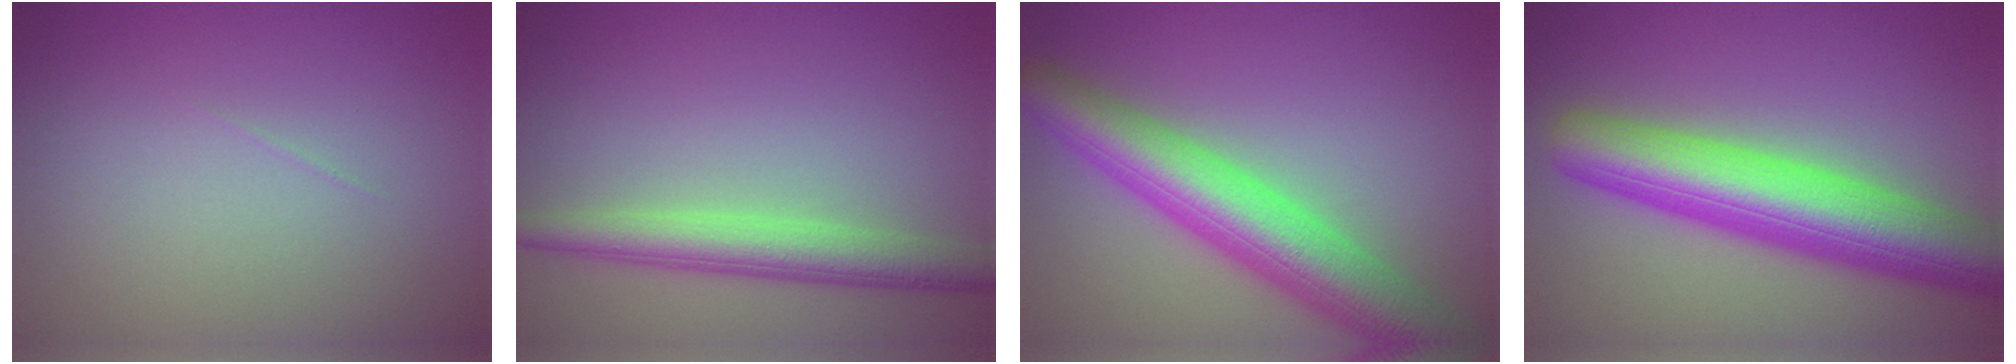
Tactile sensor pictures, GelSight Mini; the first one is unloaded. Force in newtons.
{"total": 4.3, "press": 4.3, "slide": 0.3}
{"total": 8.7, "press": 8.7, "slide": 0.2}
{"total": 9.6, "press": 9.6, "slide": 0.3}